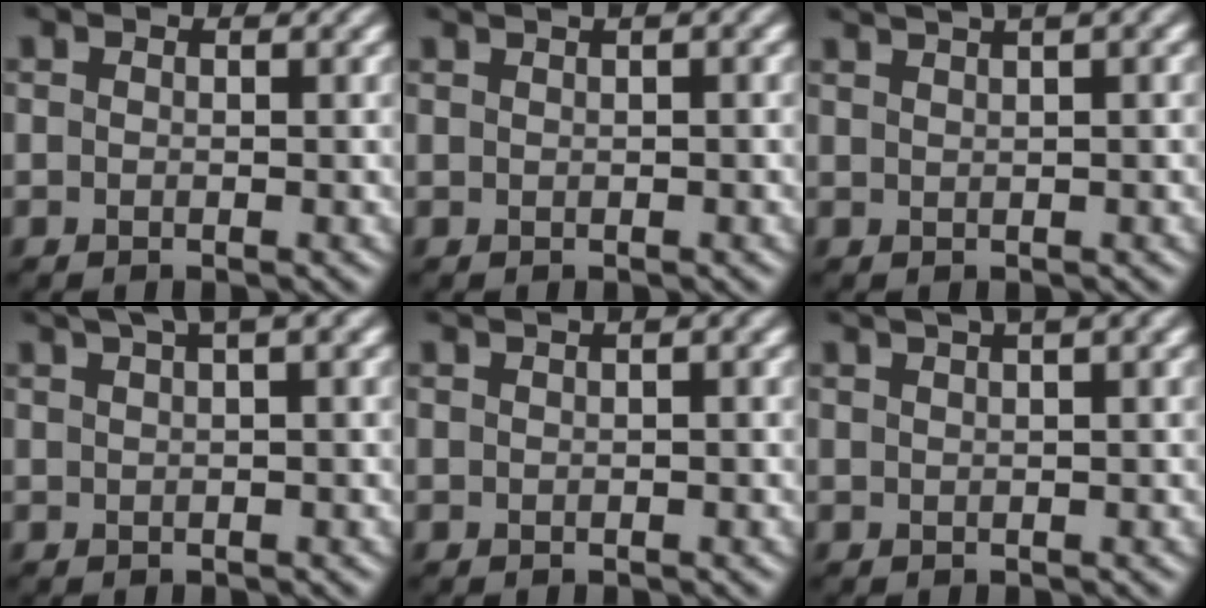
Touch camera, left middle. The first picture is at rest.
{"total": 2.8, "force": [1.8, 1.0, 1.9], "torque": [-0.032, 0.016, 0.023]}
{"total": 4.2, "force": [3.1, 1.0, 2.5], "torque": [-0.044, 0.025, 0.039]}
{"total": 4.1, "force": [3.0, 0.6, 2.8], "torque": [-0.049, 0.018, 0.049]}
{"total": 3.4, "force": [2.1, 1.2, 2.4], "torque": [-0.037, 0.019, 0.026]}
{"total": 4.5, "force": [3.2, 1.2, 3.0], "torque": [-0.047, 0.025, 0.039]}